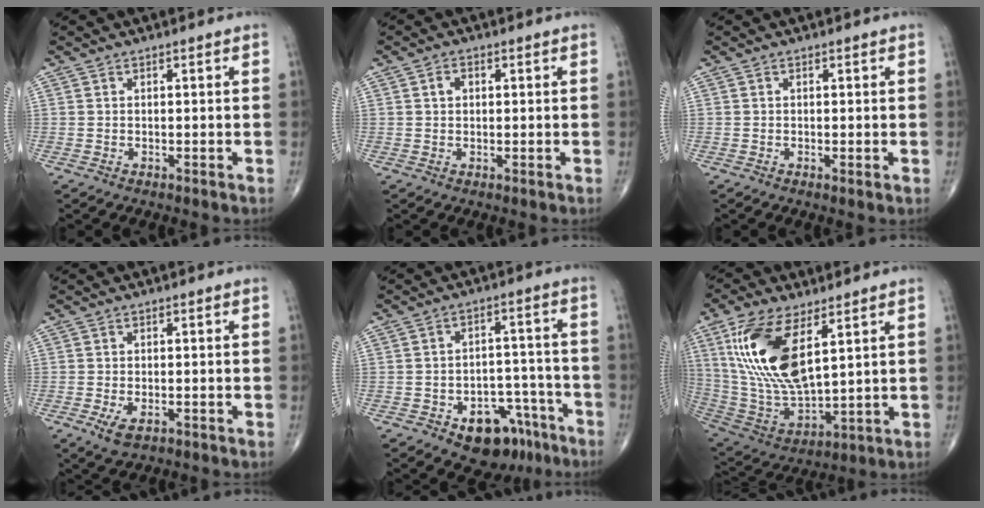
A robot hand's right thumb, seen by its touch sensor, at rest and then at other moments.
{"total": 2.0, "force": [0.5, 1.5, 1.2], "torque": [-0.018, 0.007, 0.007]}
{"total": 0.6, "force": [-0.1, 0.1, 0.6], "torque": [-0.011, -0.004, -0.003]}
{"total": 3.4, "force": [-1.4, 1.7, 2.6], "torque": [-0.046, -0.003, -0.019]}
{"total": 11.9, "force": [-7.0, 7.2, 6.3], "torque": [-0.045, 0.058, -0.092]}
{"total": 19.5, "force": [7.1, 8.5, 16.1], "torque": [-0.321, -0.029, 0.147]}